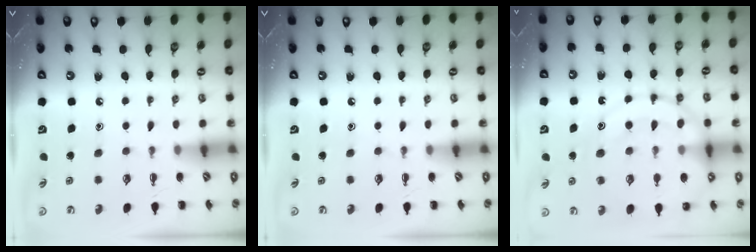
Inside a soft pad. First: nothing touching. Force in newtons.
{"total": 0.0}
{"total": 18.4, "press": 18.3, "slide": 2.2}